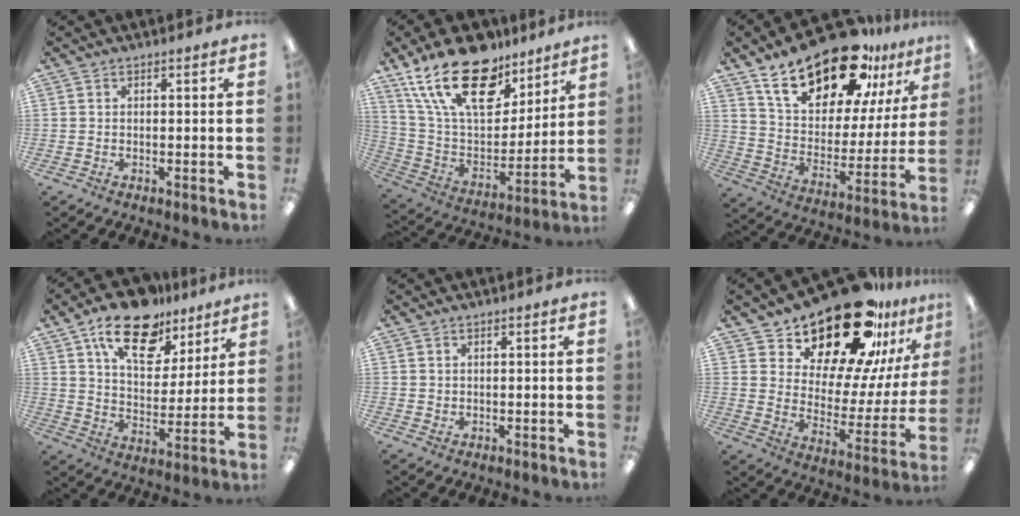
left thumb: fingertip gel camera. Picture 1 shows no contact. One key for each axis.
{"total": 23.3, "fx": 15.4, "fy": 11.2, "fz": 13.4, "tx": -0.263, "ty": -0.084, "tz": 0.273}
{"total": 23.3, "fx": 16.9, "fy": 9.7, "fz": 12.7, "tx": -0.216, "ty": -0.099, "tz": 0.294}
{"total": 17.8, "fx": 11.8, "fy": 9.1, "fz": 9.6, "tx": -0.151, "ty": -0.058, "tz": 0.204}
{"total": 1.1, "fx": 0.7, "fy": 0.9, "fz": 0.2, "tx": -0.005, "ty": 0.003, "tz": 0.013}
{"total": 25.7, "fx": 20.7, "fy": 9.7, "fz": 11.6, "tx": -0.181, "ty": -0.143, "tz": 0.359}